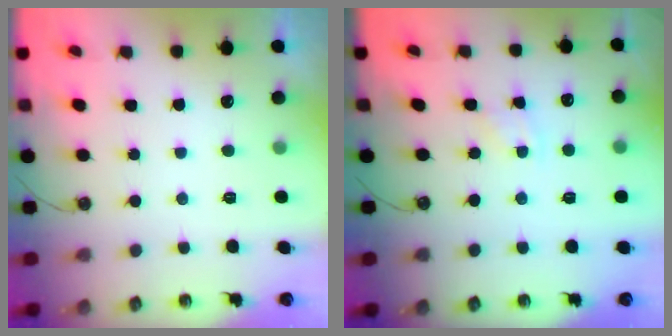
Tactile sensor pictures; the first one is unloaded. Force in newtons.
{"total": 1.9, "press": 1.9, "slide": 0.4}